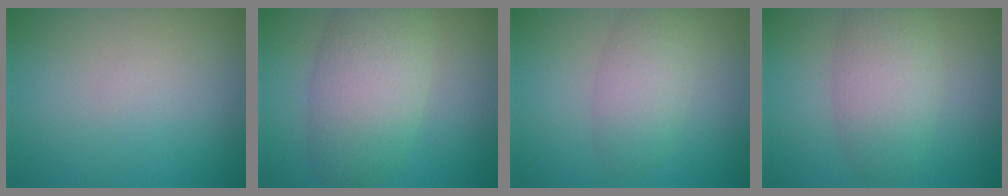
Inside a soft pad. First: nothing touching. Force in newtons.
{"total": 7.0, "press": 7.0, "slide": 0.1}
{"total": 3.4, "press": 3.4, "slide": 0.3}
{"total": 5.1, "press": 5.1, "slide": 0.1}